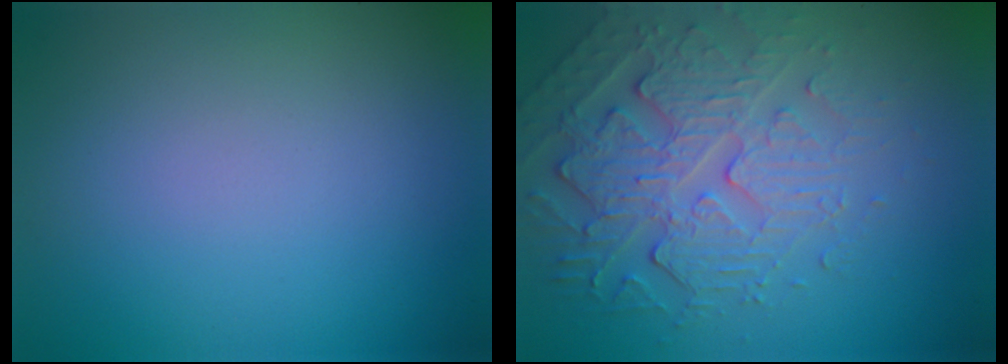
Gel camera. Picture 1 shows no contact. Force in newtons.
{"total": 5.7, "press": 4.6, "slide": 3.3}